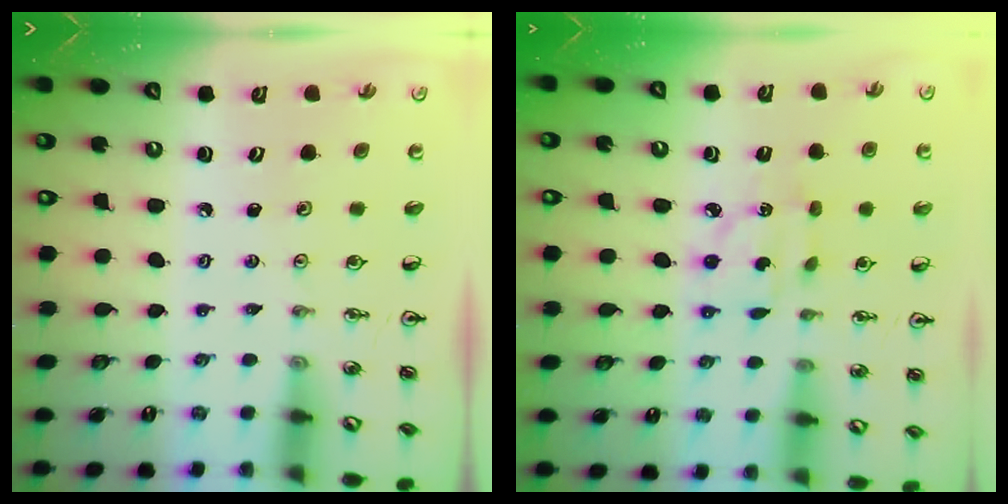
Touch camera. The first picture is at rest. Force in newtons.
{"total": 3.3, "press": 3.3, "slide": 0.2}